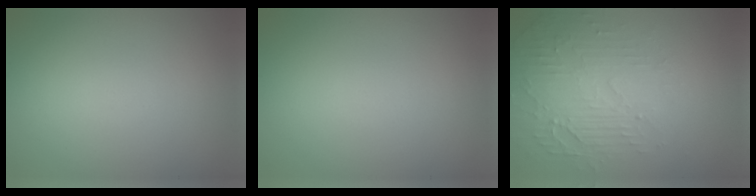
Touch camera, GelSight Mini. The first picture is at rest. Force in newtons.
{"total": 0.0}
{"total": 4.3, "press": 3.2, "slide": 2.8}